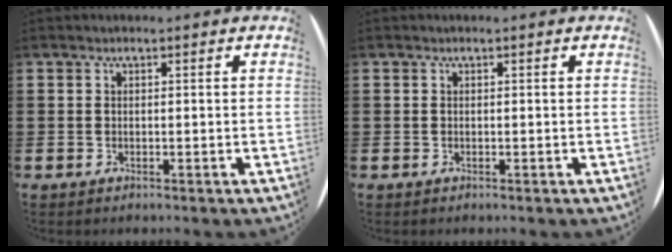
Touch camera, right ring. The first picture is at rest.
{"total": 0.0}